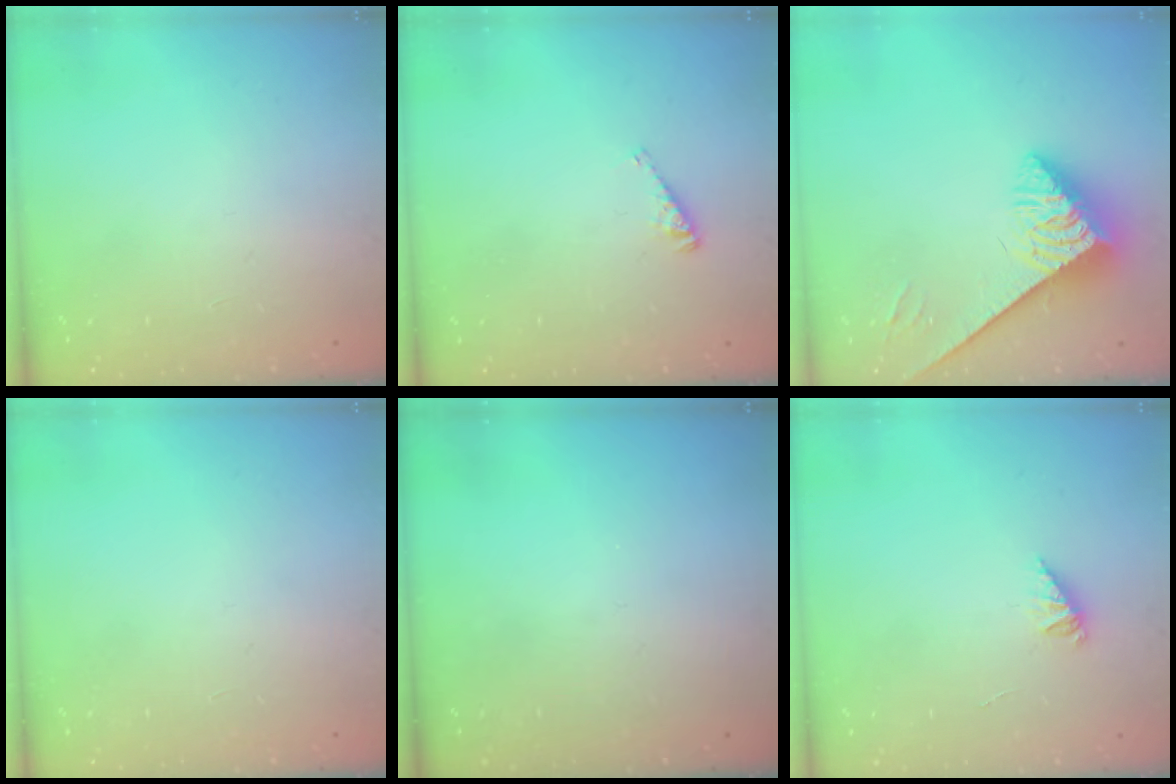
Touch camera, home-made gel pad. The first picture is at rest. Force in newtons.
{"total": 3.0, "press": 3.0, "slide": 0.3}
{"total": 3.8, "press": 3.8, "slide": 0.5}
{"total": 0.0}
{"total": 0.0}
{"total": 1.7, "press": 1.6, "slide": 0.4}